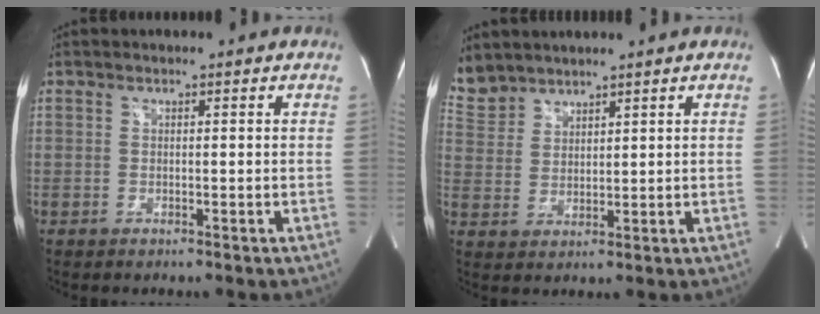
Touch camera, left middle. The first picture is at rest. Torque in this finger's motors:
{"motor_torque": [0.61, -0.78, 0.02, 0.02]}